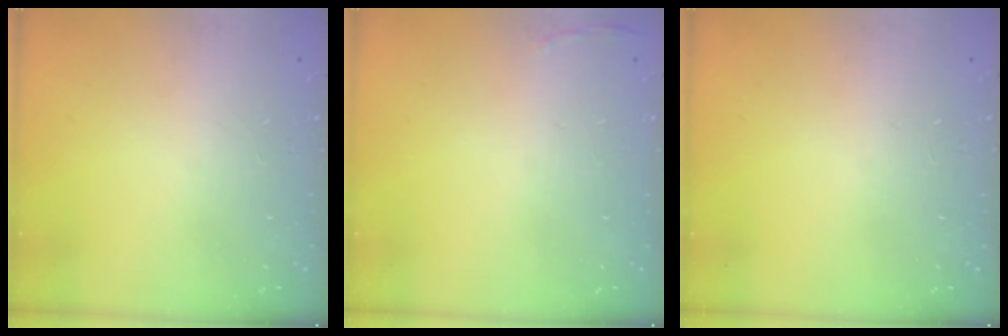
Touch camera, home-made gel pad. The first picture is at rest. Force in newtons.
{"total": 2.8, "press": 2.6, "slide": 0.9}
{"total": 0.0}